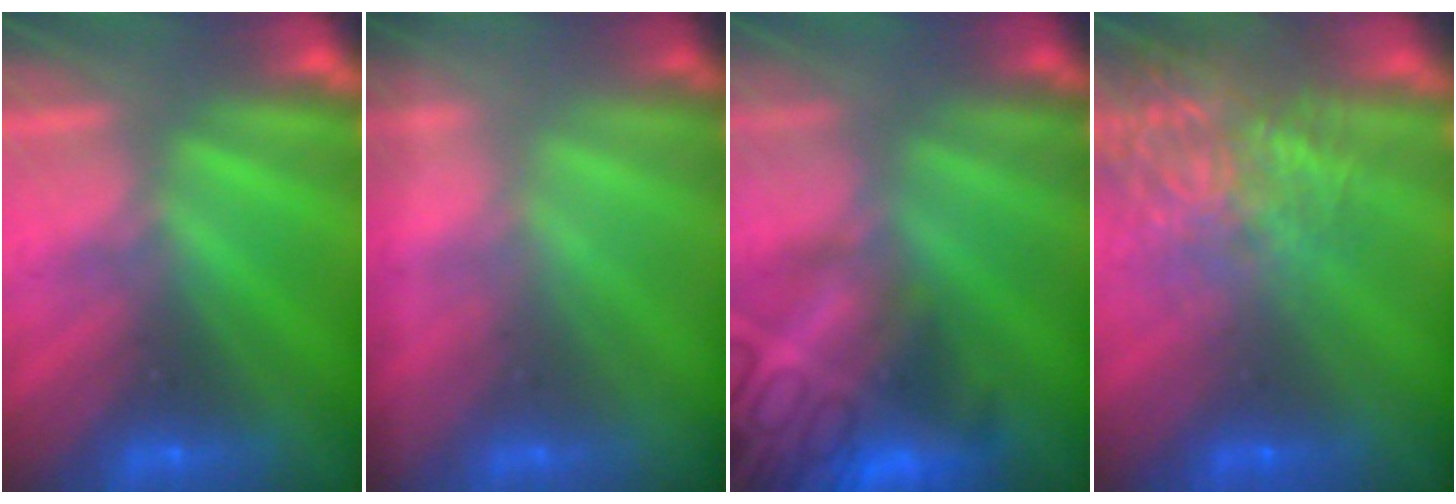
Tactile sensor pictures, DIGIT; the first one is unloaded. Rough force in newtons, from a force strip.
{"total": 1.7}
{"total": 7.5}
{"total": 7.2}